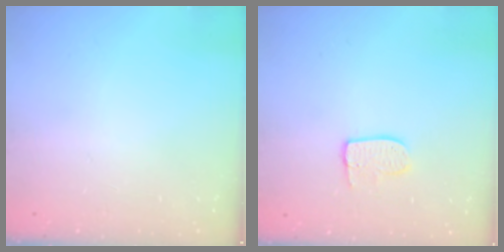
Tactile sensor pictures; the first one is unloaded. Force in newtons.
{"total": 6.7, "press": 6.7, "slide": 0.2}